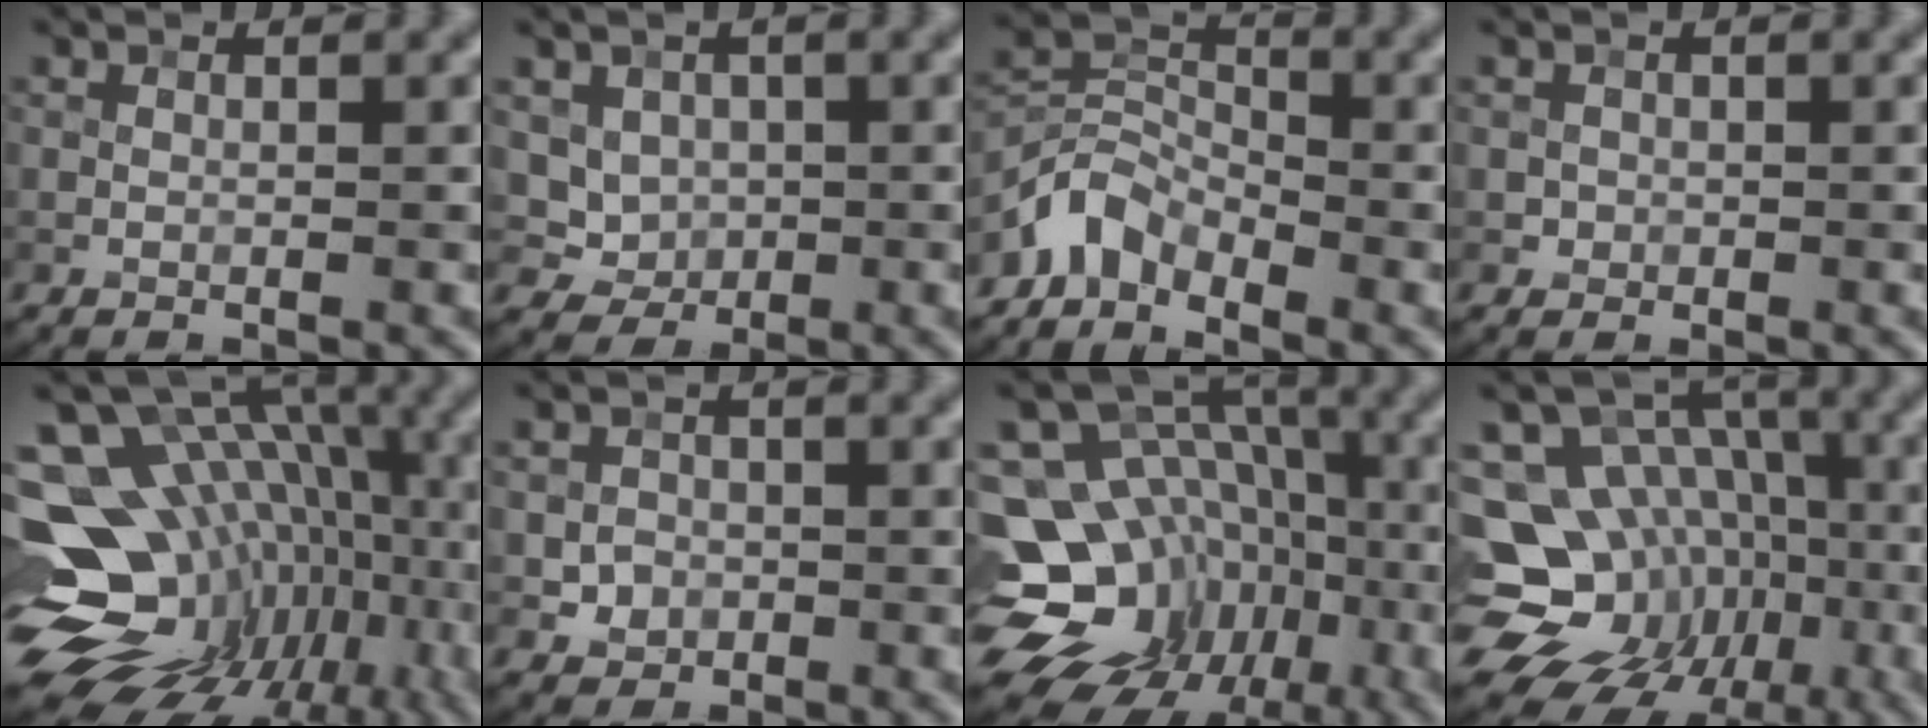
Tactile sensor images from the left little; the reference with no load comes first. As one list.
[{"total": 3.0, "force": [0.2, 2.7, 1.3], "torque": [-0.028, -0.005, 0.013]}, {"total": 3.9, "force": [-3.2, 1.8, 1.0], "torque": [-0.019, 0.009, -0.081]}, {"total": 0.9, "force": [0.1, 0.8, 0.3], "torque": [-0.005, -0.003, 0.005]}, {"total": 18.0, "force": [-4.4, 12.5, 12.2], "torque": [-0.181, 0.015, -0.029]}, {"total": 2.7, "force": [0.0, 2.5, 0.9], "torque": [-0.010, -0.002, 0.002]}, {"total": 17.6, "force": [-5.7, 14.2, 8.5], "torque": [-0.163, -0.002, -0.089]}, {"total": 16.2, "force": [-5.8, 13.7, 6.6], "torque": [-0.132, -0.009, -0.090]}]